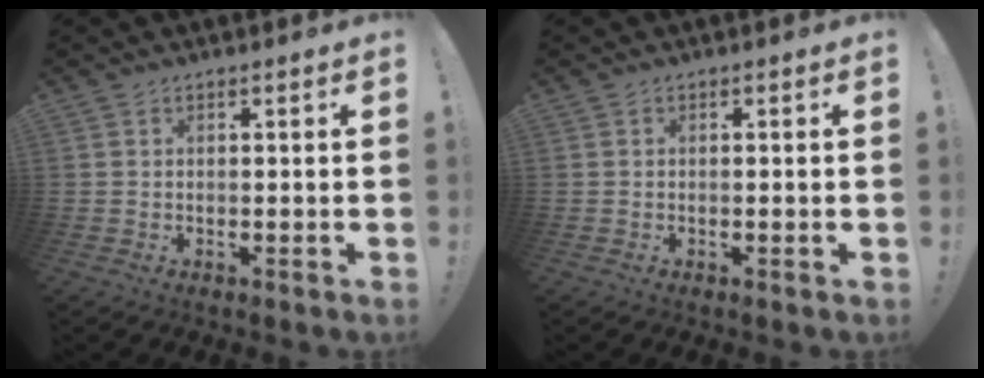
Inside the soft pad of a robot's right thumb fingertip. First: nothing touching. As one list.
[{"total": 0.5, "force": [-0.2, -0.1, 0.4], "torque": [-0.006, -0.001, -0.004]}]